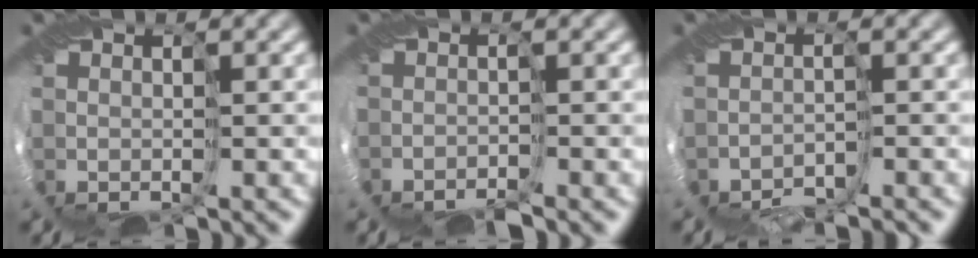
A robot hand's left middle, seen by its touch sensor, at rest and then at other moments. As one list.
[{"total": 2.3, "force": [-2.3, -0.1, 0.1], "torque": [0.012, -0.001, -0.045]}, {"total": 3.1, "force": [-3.1, -0.1, -0.2], "torque": [0.007, -0.006, -0.058]}]